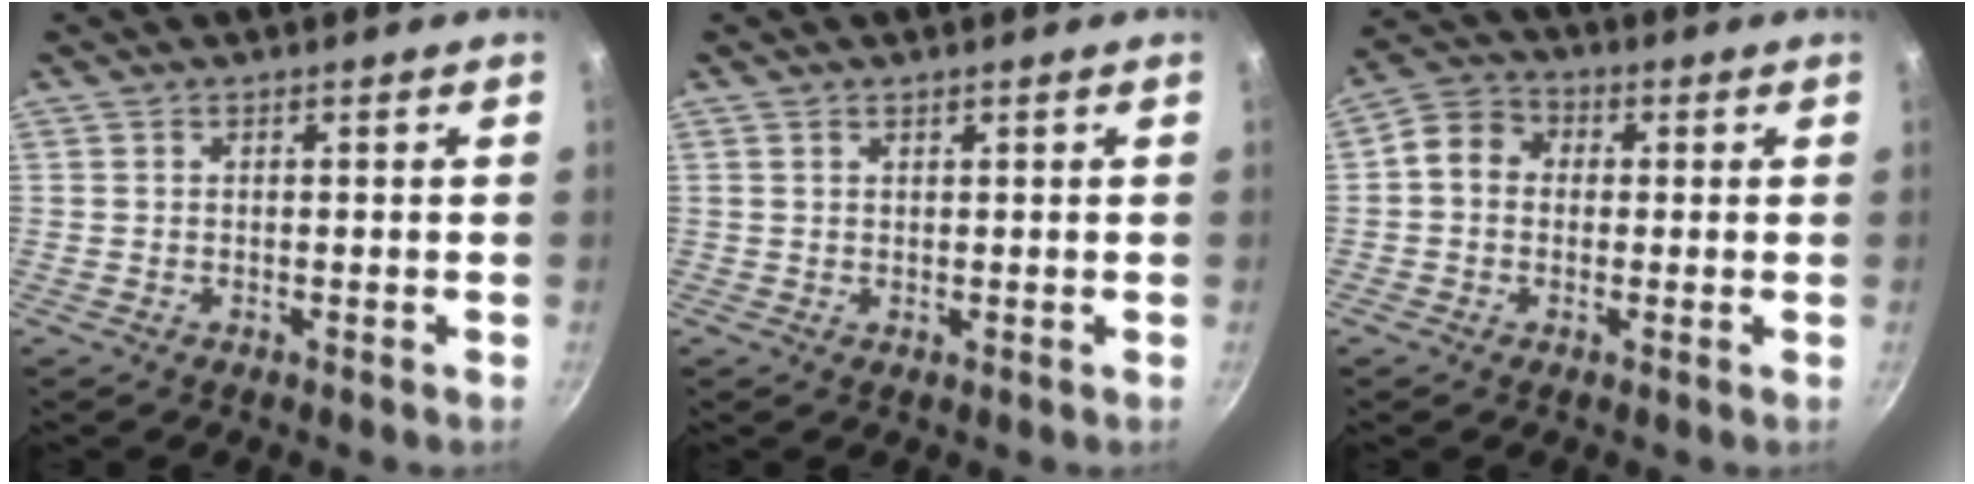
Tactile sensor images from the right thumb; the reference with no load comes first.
{"total": 0.9, "force": [0.7, 0.4, 0.3], "torque": [-0.002, -0.001, 0.012]}
{"total": 6.6, "force": [0.3, 5.6, 3.4], "torque": [-0.039, 0.015, -0.016]}